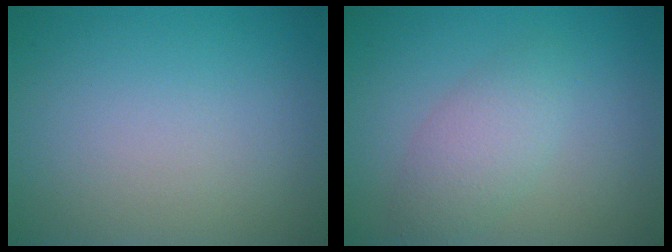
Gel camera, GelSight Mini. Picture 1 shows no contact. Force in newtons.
{"total": 3.0, "press": 3.0, "slide": 0.0}